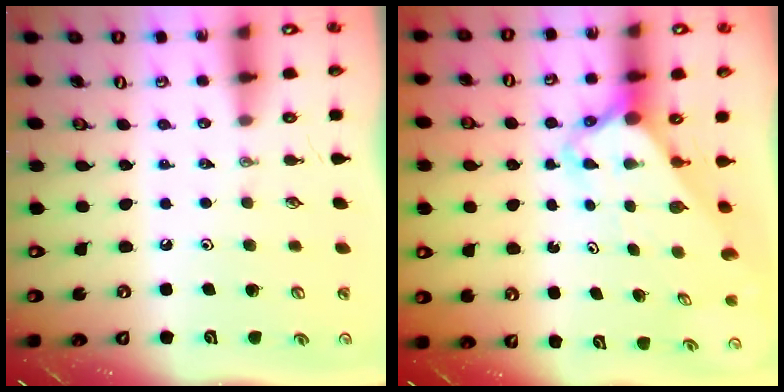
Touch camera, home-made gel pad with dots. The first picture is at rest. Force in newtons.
{"total": 3.3, "press": 3.3, "slide": 0.2}